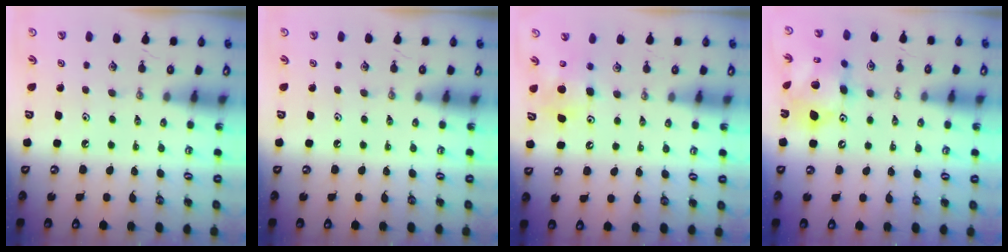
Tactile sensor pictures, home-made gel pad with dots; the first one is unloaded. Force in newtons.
{"total": 0.0}
{"total": 7.0, "press": 6.9, "slide": 1.4}
{"total": 14.2, "press": 14.1, "slide": 1.3}